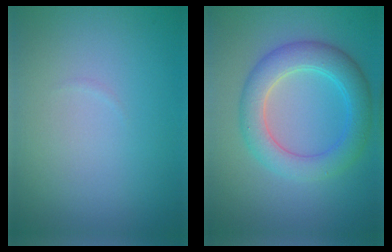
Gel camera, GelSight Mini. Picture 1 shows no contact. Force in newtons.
{"total": 5.0, "press": 5.0, "slide": 0.1}